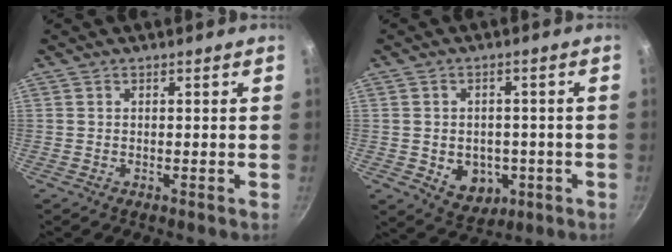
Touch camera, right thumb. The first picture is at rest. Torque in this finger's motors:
{"motor_torque": [-0.13, 0.38, -0.27, 0.23, 0.05]}